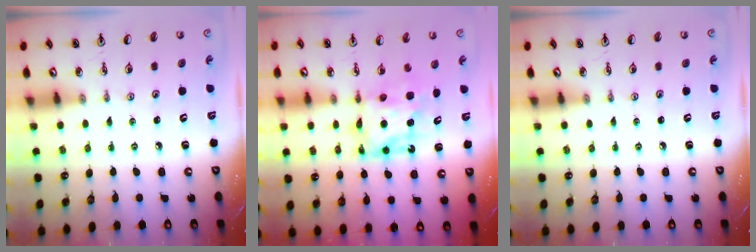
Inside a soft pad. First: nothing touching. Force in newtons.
{"total": 7.5, "press": 7.5, "slide": 0.6}
{"total": 0.0}